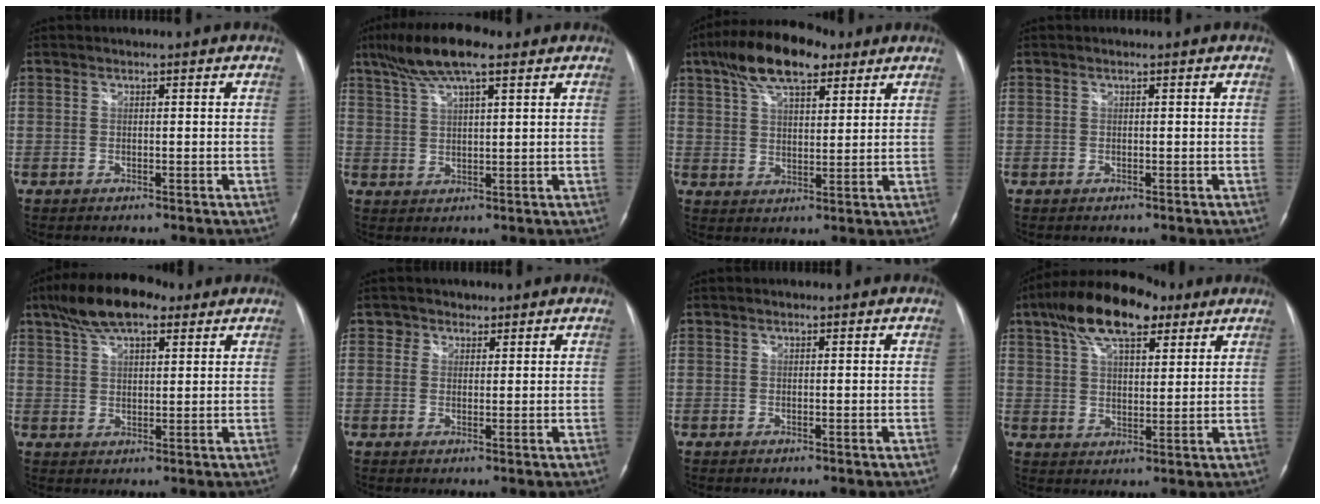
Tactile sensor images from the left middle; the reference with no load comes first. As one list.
[{"total": 9.5, "force": [6.4, 1.8, 6.8], "torque": [-0.134, 0.022, 0.113]}, {"total": 12.7, "force": [8.2, 4.7, 8.5], "torque": [-0.159, 0.030, 0.146]}, {"total": 0.0}, {"total": 10.8, "force": [7.2, 3.8, 7.1], "torque": [-0.135, 0.027, 0.126]}, {"total": 2.1, "force": [1.2, 1.7, -0.1], "torque": [0.012, 0.000, 0.012]}, {"total": 0.0}, {"total": 14.3, "force": [8.8, 5.4, 9.9], "torque": [-0.188, 0.036, 0.157]}]